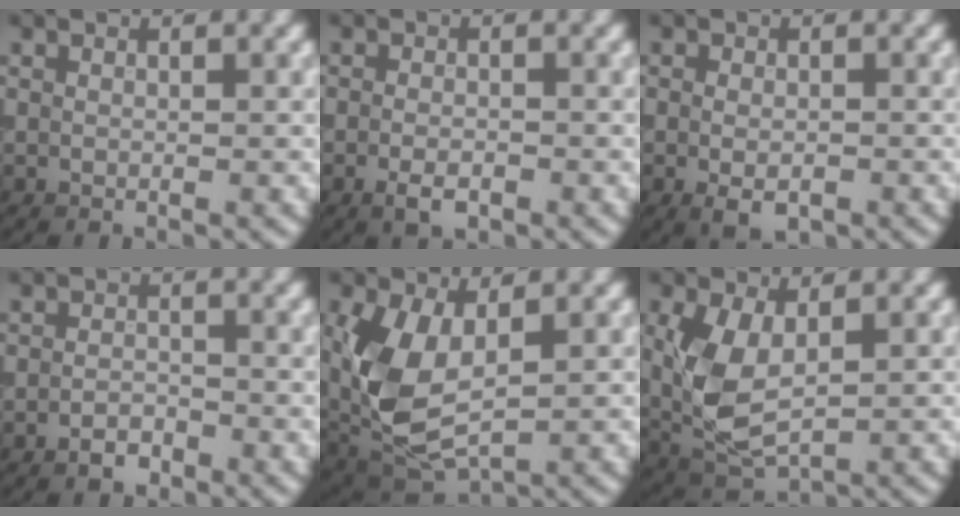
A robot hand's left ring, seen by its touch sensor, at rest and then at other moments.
{"total": 2.0, "force": [-0.9, 1.0, 1.5], "torque": [-0.026, -0.003, -0.018]}
{"total": 2.5, "force": [-0.8, 1.4, 1.9], "torque": [-0.034, -0.006, -0.013]}
{"total": 1.6, "force": [-1.1, 0.8, 0.8], "torque": [-0.012, 0.003, -0.023]}
{"total": 8.4, "force": [0.5, 4.6, 7.0], "torque": [-0.177, -0.012, 0.017]}
{"total": 6.1, "force": [0.5, 3.3, 5.2], "torque": [-0.130, -0.008, 0.017]}